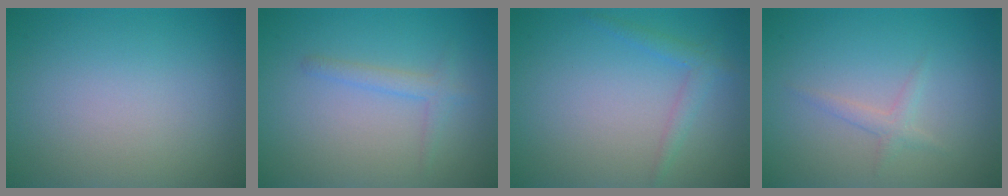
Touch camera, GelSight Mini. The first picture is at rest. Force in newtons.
{"total": 1.6, "press": 1.6, "slide": 0.1}
{"total": 1.6, "press": 1.6, "slide": 0.1}
{"total": 1.2, "press": 1.2, "slide": 0.1}